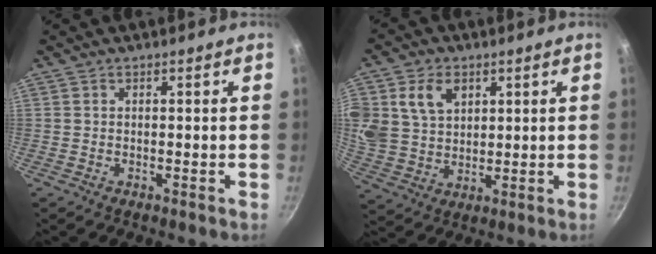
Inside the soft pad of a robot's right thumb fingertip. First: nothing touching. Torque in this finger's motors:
{"motor_torque": [0.35, 0.69, 0.19, 0.18, 0.11]}